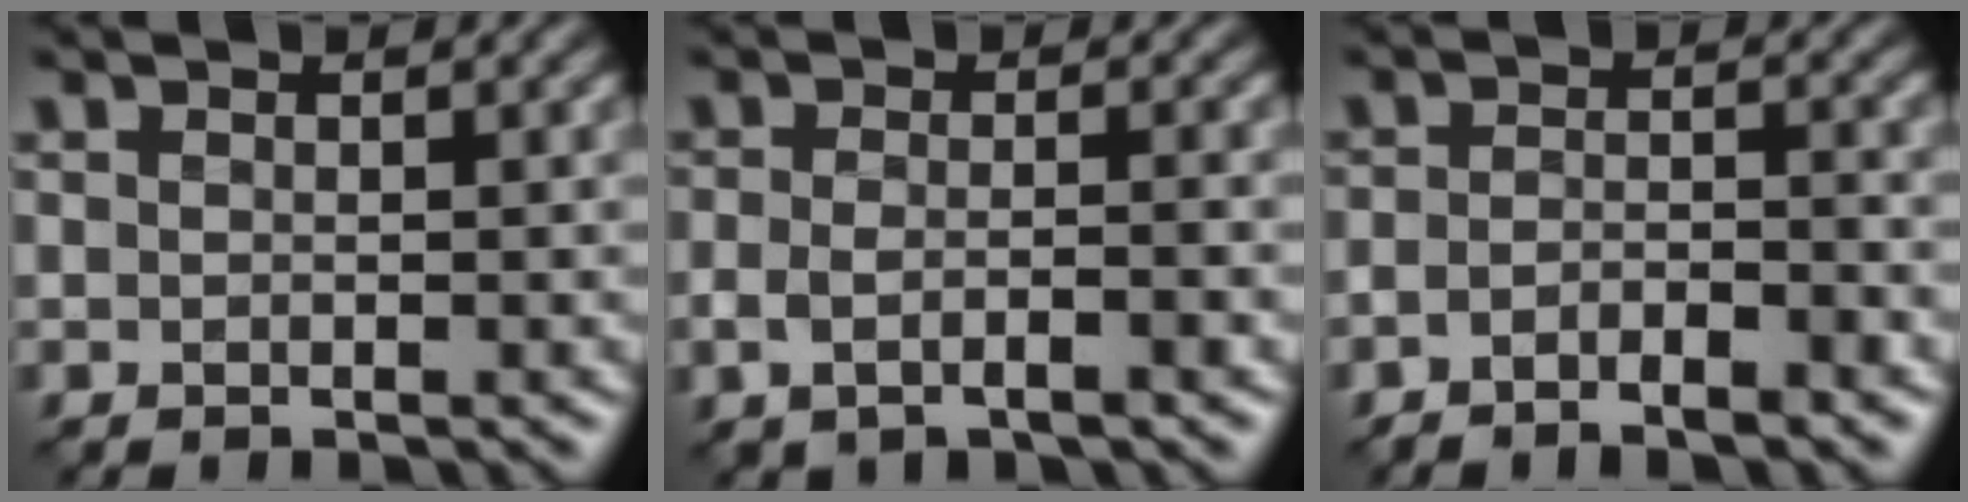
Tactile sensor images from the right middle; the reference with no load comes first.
{"total": 2.7, "force": [-1.4, 0.9, 2.2], "torque": [-0.046, -0.003, -0.023]}
{"total": 2.7, "force": [-2.1, 0.4, 1.7], "torque": [-0.030, 0.001, -0.040]}